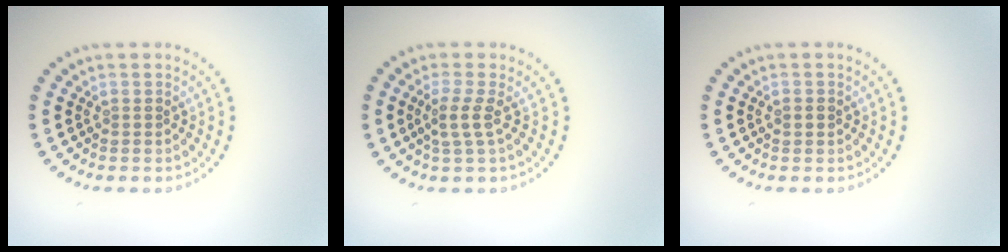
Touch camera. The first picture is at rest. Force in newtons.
{"total": 2.1, "press": 1.5, "slide": 1.4}
{"total": 1.1, "press": 1.1, "slide": 0.1}